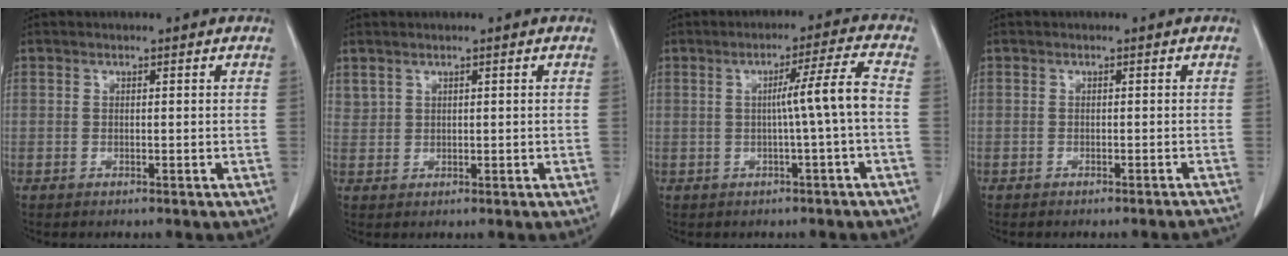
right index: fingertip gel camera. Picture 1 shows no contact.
{"total": 1.4, "force": [1.2, 0.7, 0.2], "torque": [-0.003, 0.007, 0.030]}
{"total": 5.8, "force": [-0.7, -1.5, 5.6], "torque": [-0.086, 0.009, -0.008]}
{"total": 2.9, "force": [-2.9, 0.1, 0.5], "torque": [-0.001, -0.007, -0.035]}